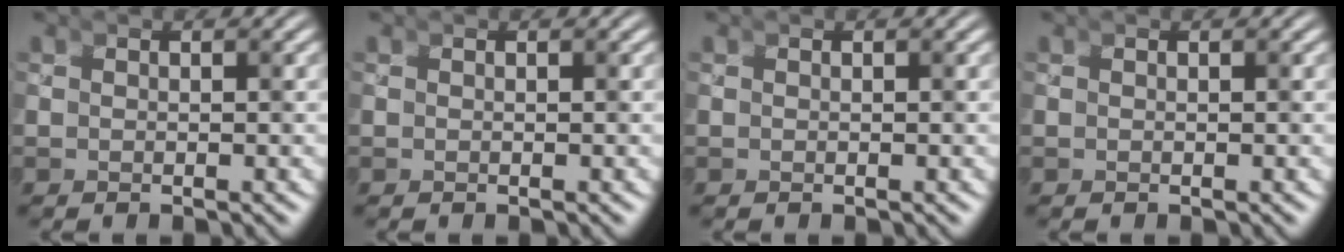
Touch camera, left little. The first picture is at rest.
{"total": 0.0}
{"total": 0.0}
{"total": 0.0}